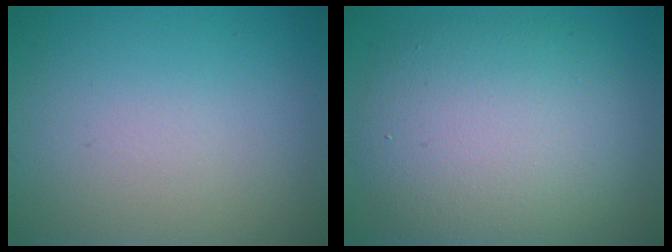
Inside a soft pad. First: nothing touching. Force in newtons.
{"total": 9.1, "press": 9.1, "slide": 0.1}